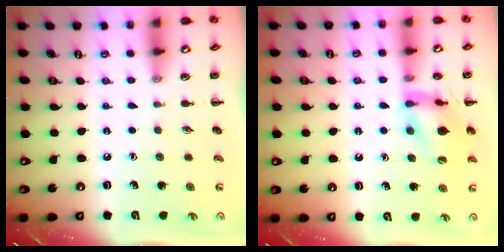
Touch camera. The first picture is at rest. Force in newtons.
{"total": 16.0, "press": 15.8, "slide": 2.3}